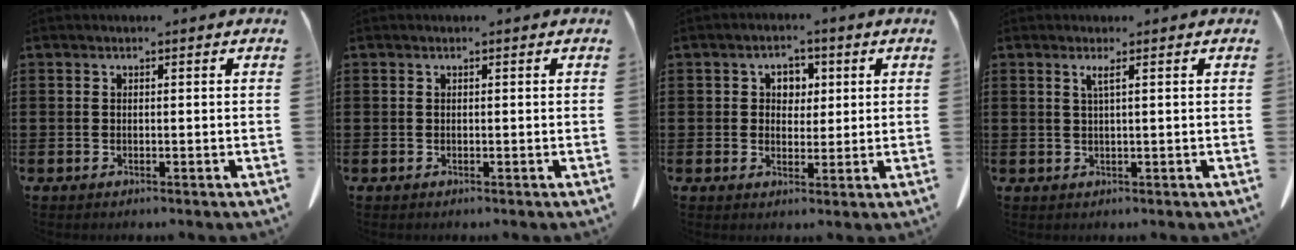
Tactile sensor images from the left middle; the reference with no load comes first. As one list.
[{"total": 0.0}, {"total": 3.3, "force": [1.1, 2.8, 1.5], "torque": [-0.033, 0.008, 0.014]}, {"total": 1.6, "force": [0.6, -0.3, 1.5], "torque": [-0.029, -0.003, 0.009]}]